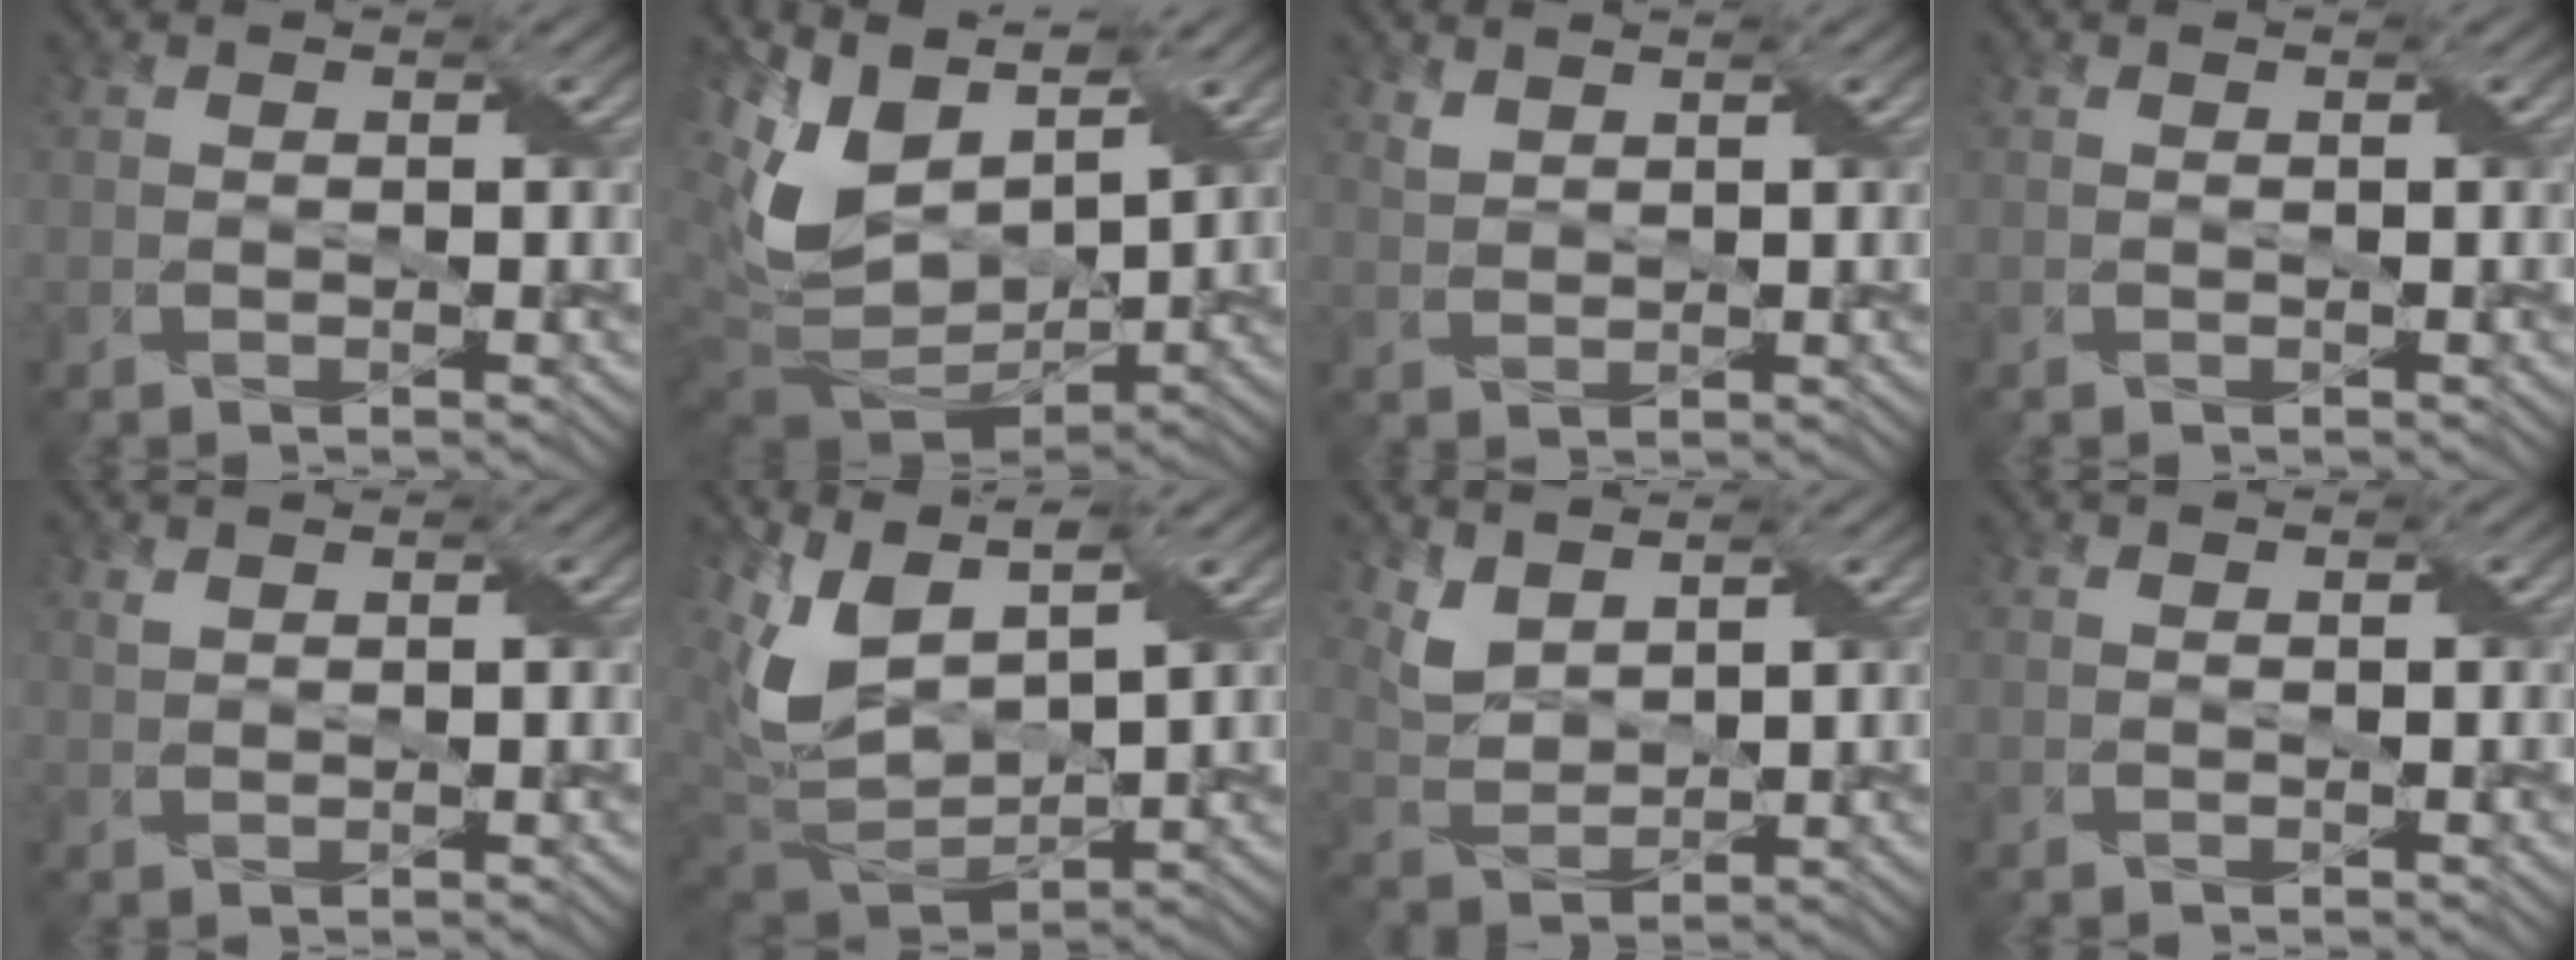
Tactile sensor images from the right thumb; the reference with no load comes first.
{"total": 14.1, "force": [4.4, 8.6, 10.3], "torque": [-0.241, 0.005, 0.092]}
{"total": 1.5, "force": [1.3, 0.5, 0.5], "torque": [-0.021, 0.001, 0.030]}
{"total": 0.0}
{"total": 0.8, "force": [0.7, 0.2, 0.3], "torque": [-0.015, 0.003, 0.016]}
{"total": 12.0, "force": [4.6, 6.0, 9.3], "torque": [-0.242, 0.007, 0.090]}
{"total": 4.2, "force": [3.1, 1.8, 2.1], "torque": [-0.065, -0.001, 0.071]}
{"total": 0.0}